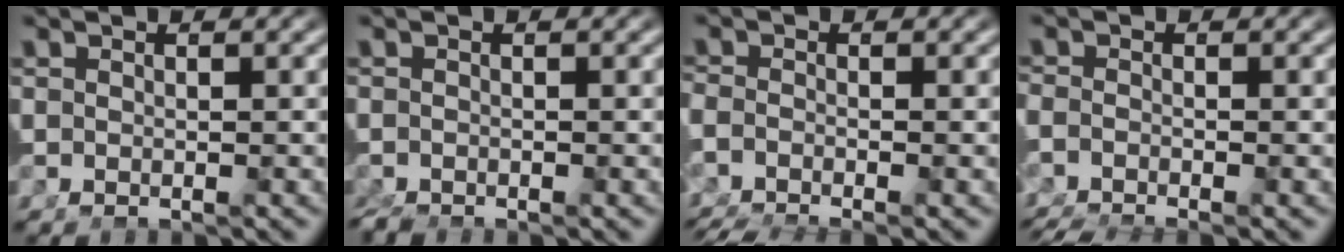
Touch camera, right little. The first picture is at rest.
{"total": 1.2, "force": [-1.2, -0.1, 0.3], "torque": [-0.005, -0.009, -0.016]}
{"total": 5.0, "force": [-4.4, 1.6, 1.8], "torque": [-0.033, -0.020, -0.062]}
{"total": 4.3, "force": [-3.8, 1.2, 1.5], "torque": [-0.025, -0.017, -0.054]}